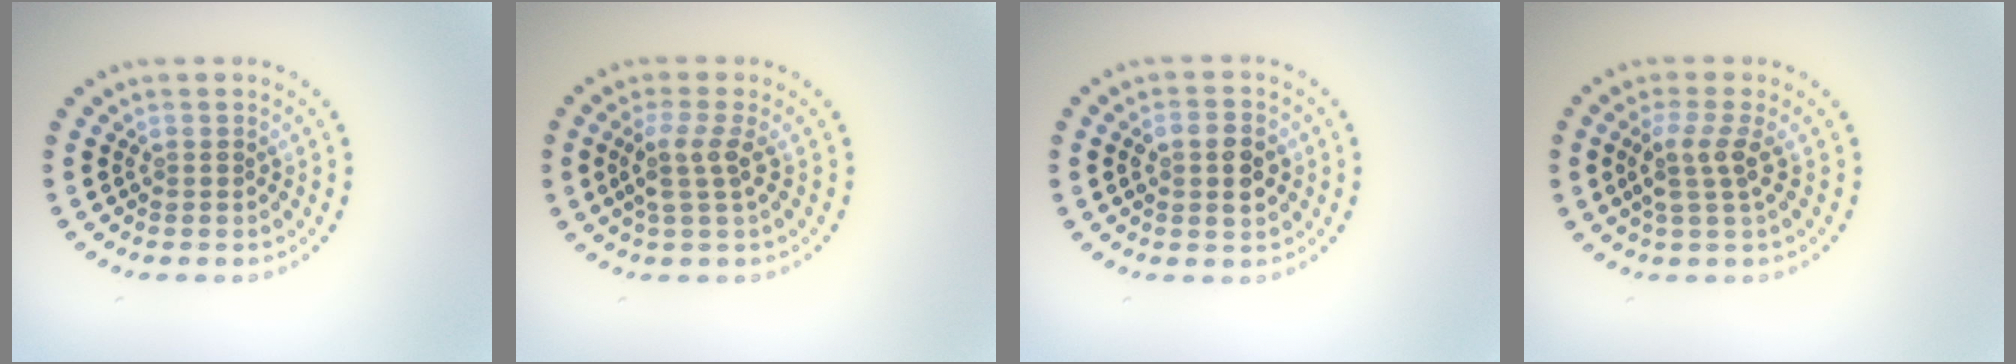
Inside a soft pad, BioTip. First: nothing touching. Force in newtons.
{"total": 2.5, "press": 2.0, "slide": 1.6}
{"total": 3.0, "press": 3.0, "slide": 0.3}
{"total": 2.6, "press": 2.0, "slide": 1.7}